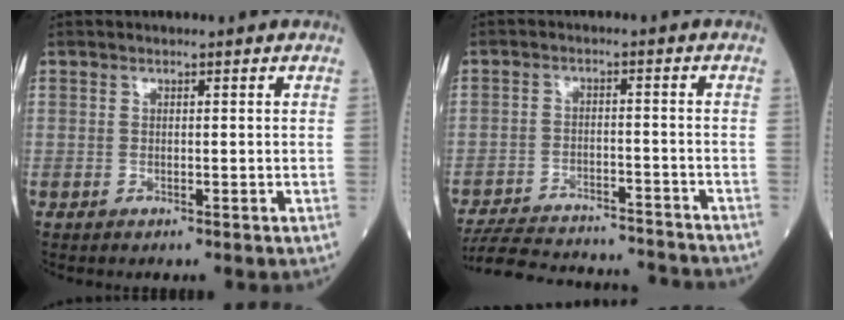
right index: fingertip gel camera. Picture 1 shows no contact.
{"total": 18.5, "force": [-17.5, 3.3, 5.2], "torque": [-0.122, -0.009, -0.245]}